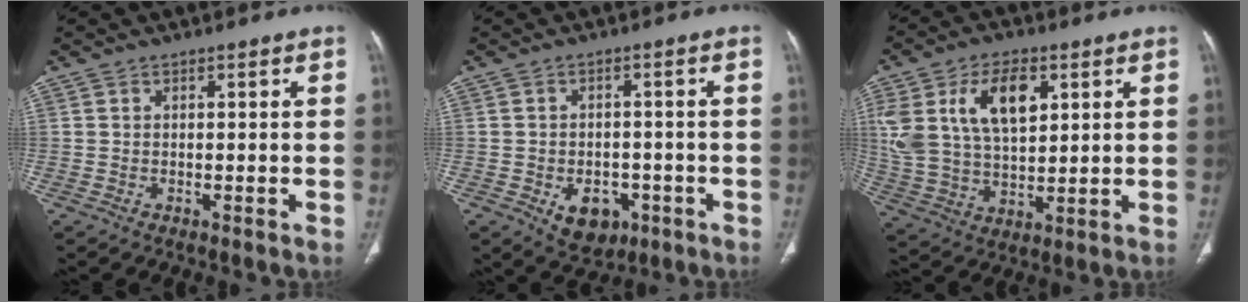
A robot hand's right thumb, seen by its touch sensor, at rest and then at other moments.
{"total": 7.1, "force": [-2.9, 5.0, 4.0], "torque": [-0.036, 0.014, -0.029]}
{"total": 16.7, "force": [5.9, 9.5, 12.4], "torque": [-0.227, -0.010, 0.119]}